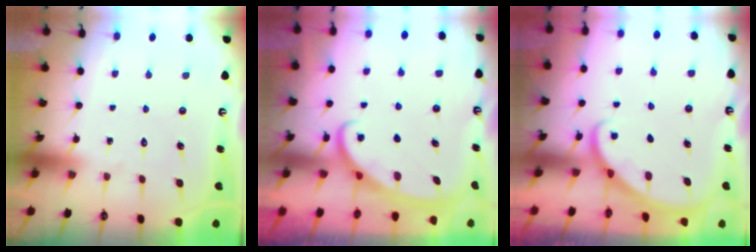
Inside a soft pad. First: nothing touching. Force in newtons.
{"total": 2.6, "press": 2.5, "slide": 0.4}
{"total": 1.9, "press": 1.9, "slide": 0.1}